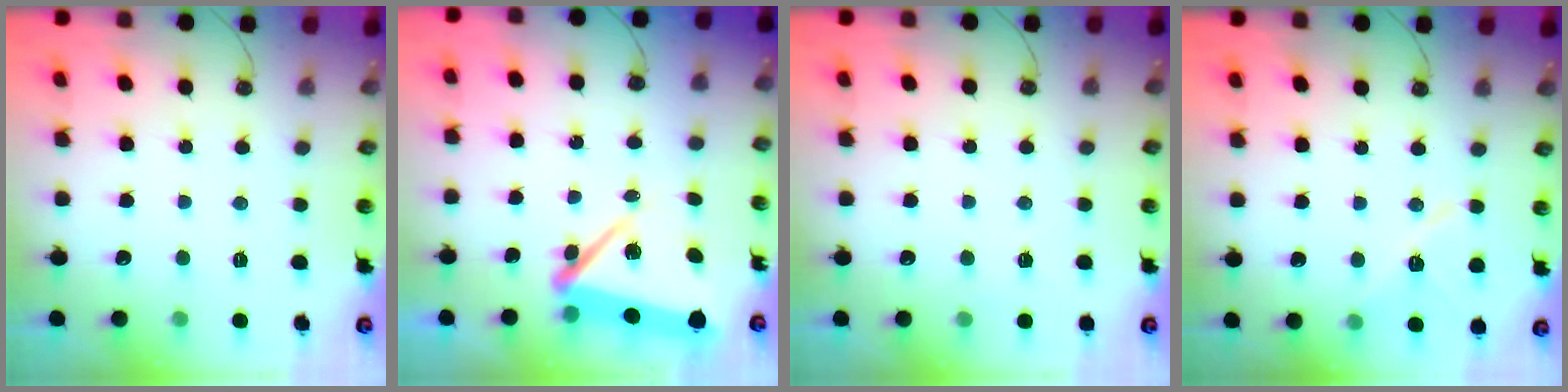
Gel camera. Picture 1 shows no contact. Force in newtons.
{"total": 9.4, "press": 9.3, "slide": 1.4}
{"total": 2.5, "press": 2.4, "slide": 0.8}
{"total": 9.9, "press": 9.0, "slide": 4.1}